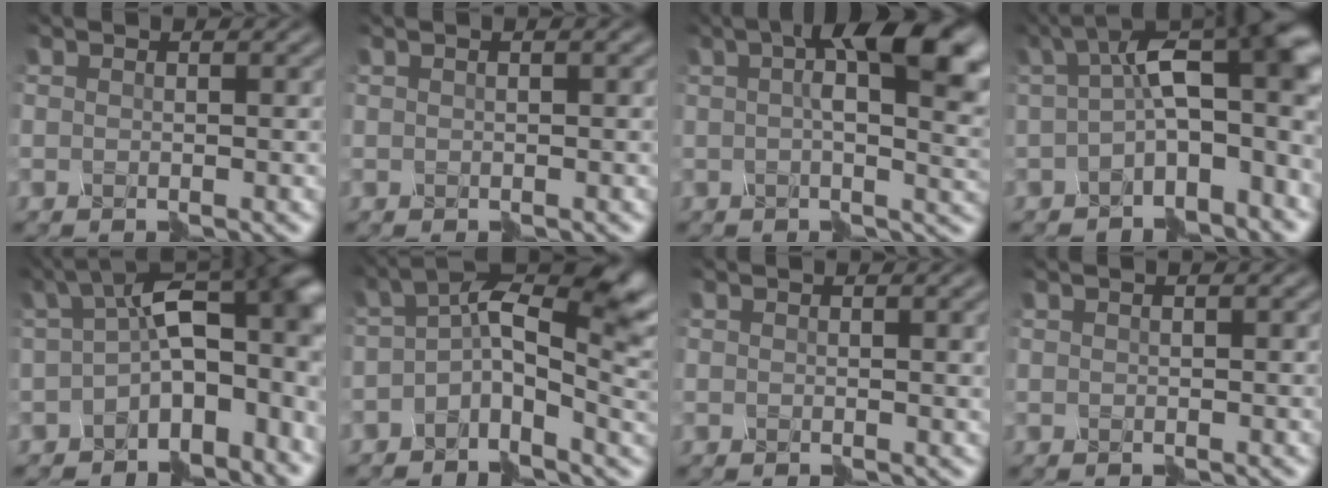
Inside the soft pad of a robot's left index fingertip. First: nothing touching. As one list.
[{"total": 1.1, "force": [0.1, 0.4, 1.0], "torque": [-0.010, 0.005, 0.005]}, {"total": 12.5, "force": [3.7, 5.1, 10.8], "torque": [-0.133, 0.024, 0.040]}, {"total": 9.4, "force": [0.1, 4.0, 8.5], "torque": [-0.111, 0.031, -0.017]}, {"total": 11.8, "force": [-1.0, 6.5, 9.7], "torque": [-0.121, 0.020, -0.020]}, {"total": 9.8, "force": [1.3, 4.5, 8.6], "torque": [-0.136, 0.024, -0.001]}, {"total": 1.9, "force": [0.6, 0.7, 1.7], "torque": [-0.015, 0.009, 0.008]}, {"total": 0.8, "force": [0.1, 0.2, 0.8], "torque": [-0.011, 0.002, 0.003]}]